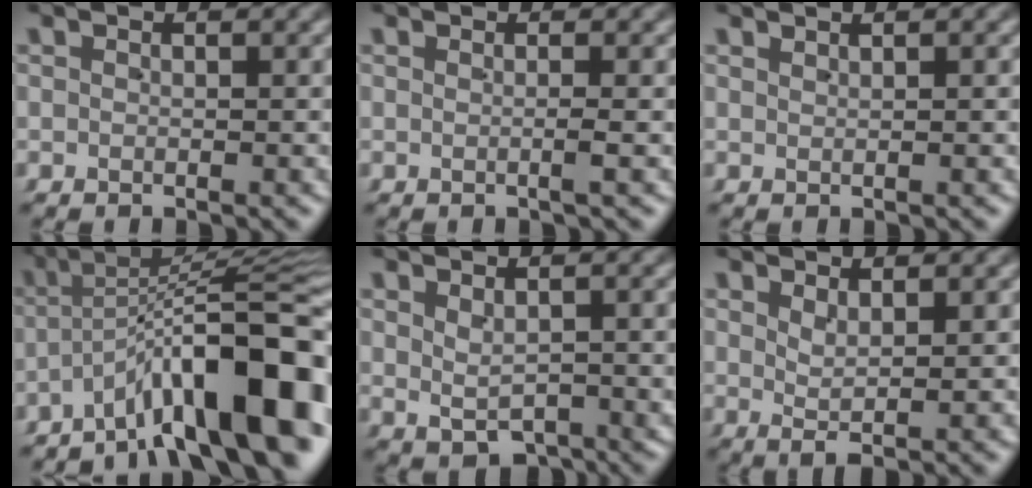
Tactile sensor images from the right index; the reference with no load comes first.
{"total": 0.8, "force": [-0.1, -0.3, 0.8], "torque": [-0.013, -0.001, -0.002]}
{"total": 0.8, "force": [0.7, -0.4, 0.2], "torque": [0.003, 0.000, 0.016]}
{"total": 12.9, "force": [-4.4, 4.9, 11.1], "torque": [-0.152, -0.007, -0.061]}
{"total": 2.7, "force": [-0.5, 1.5, 2.1], "torque": [-0.023, -0.017, 0.006]}
{"total": 1.9, "force": [1.0, 0.1, 1.7], "torque": [-0.030, -0.009, 0.026]}